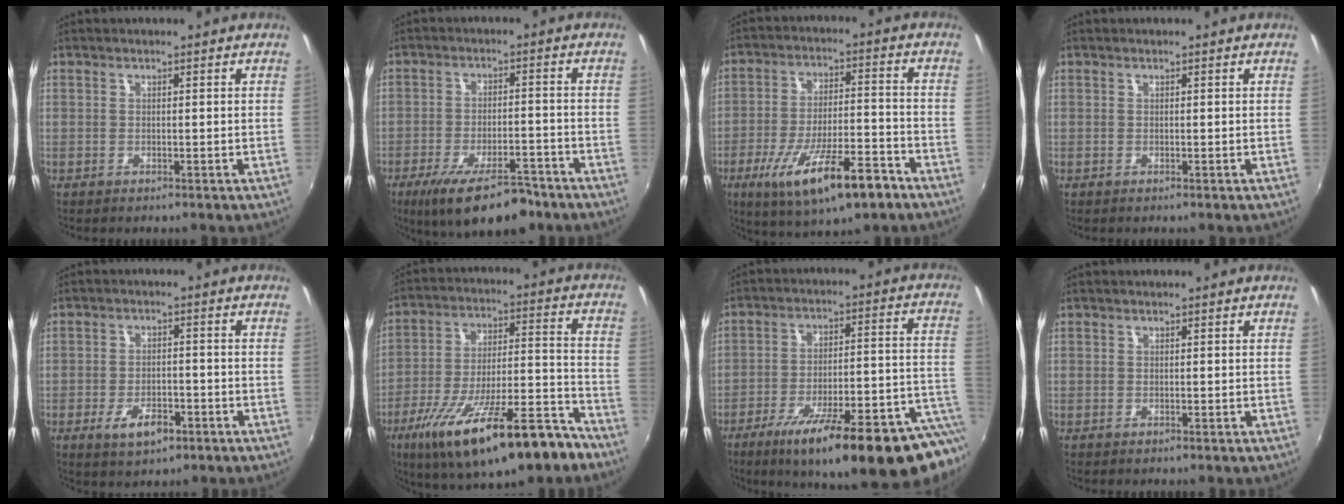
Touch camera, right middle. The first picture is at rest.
{"total": 13.1, "force": [-9.3, 4.3, 8.3], "torque": [-0.162, -0.024, -0.145]}
{"total": 16.1, "force": [-9.2, 4.2, 12.6], "torque": [-0.233, -0.030, -0.145]}
{"total": 0.0}
{"total": 6.1, "force": [-3.2, 3.1, 4.2], "torque": [-0.090, -0.007, -0.049]}
{"total": 24.0, "force": [-15.8, 6.5, 16.9], "torque": [-0.290, -0.034, -0.241]}
{"total": 26.4, "force": [-17.7, 3.8, 19.3], "torque": [-0.257, -0.042, -0.252]}
{"total": 0.0}